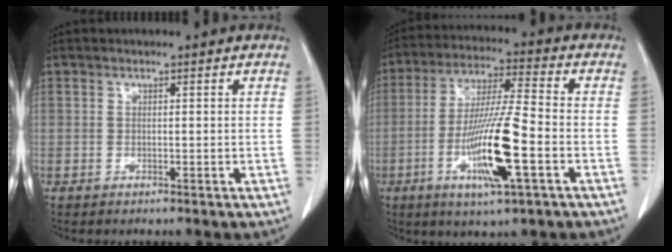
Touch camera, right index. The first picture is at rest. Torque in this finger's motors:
{"motor_torque": [2.14, 0.00, 0.42, 0.12]}